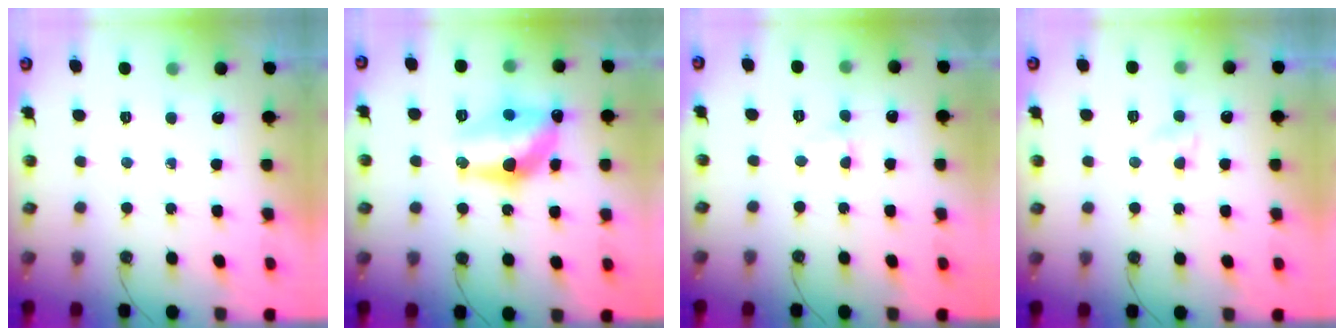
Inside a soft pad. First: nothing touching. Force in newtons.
{"total": 13.6, "press": 13.6, "slide": 1.2}
{"total": 1.6, "press": 1.3, "slide": 0.9}
{"total": 3.0, "press": 2.9, "slide": 0.3}